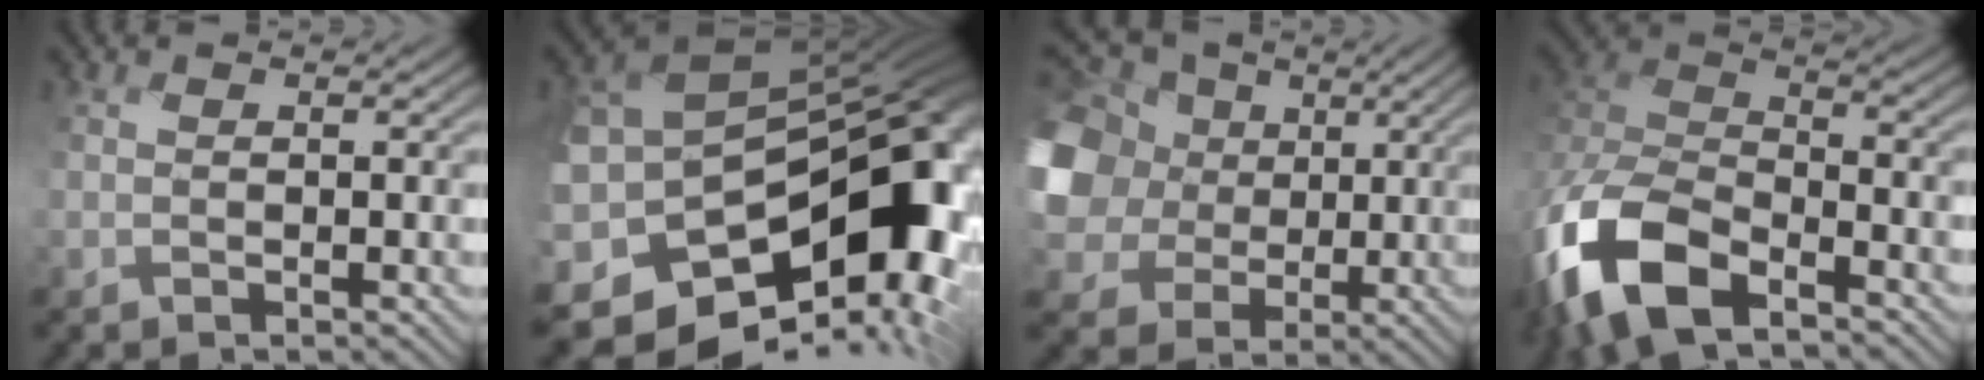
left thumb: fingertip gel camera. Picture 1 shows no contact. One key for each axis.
{"total": 16.1, "fx": -2.9, "fy": 11.2, "fz": 11.2, "tx": -0.206, "ty": -0.034, "tz": -0.009}
{"total": 16.2, "fx": 1.3, "fy": 13.6, "fz": 8.7, "tx": -0.288, "ty": 0.014, "tz": 0.024}
{"total": 14.6, "fx": -9.0, "fy": 7.4, "fz": 8.8, "tx": -0.227, "ty": -0.030, "tz": -0.182}